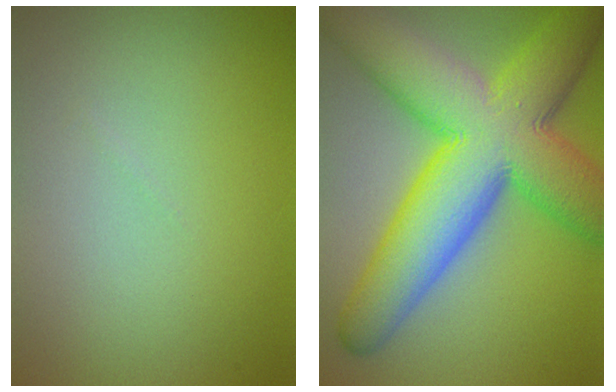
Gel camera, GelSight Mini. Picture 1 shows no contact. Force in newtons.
{"total": 14.5, "press": 14.5, "slide": 0.2}